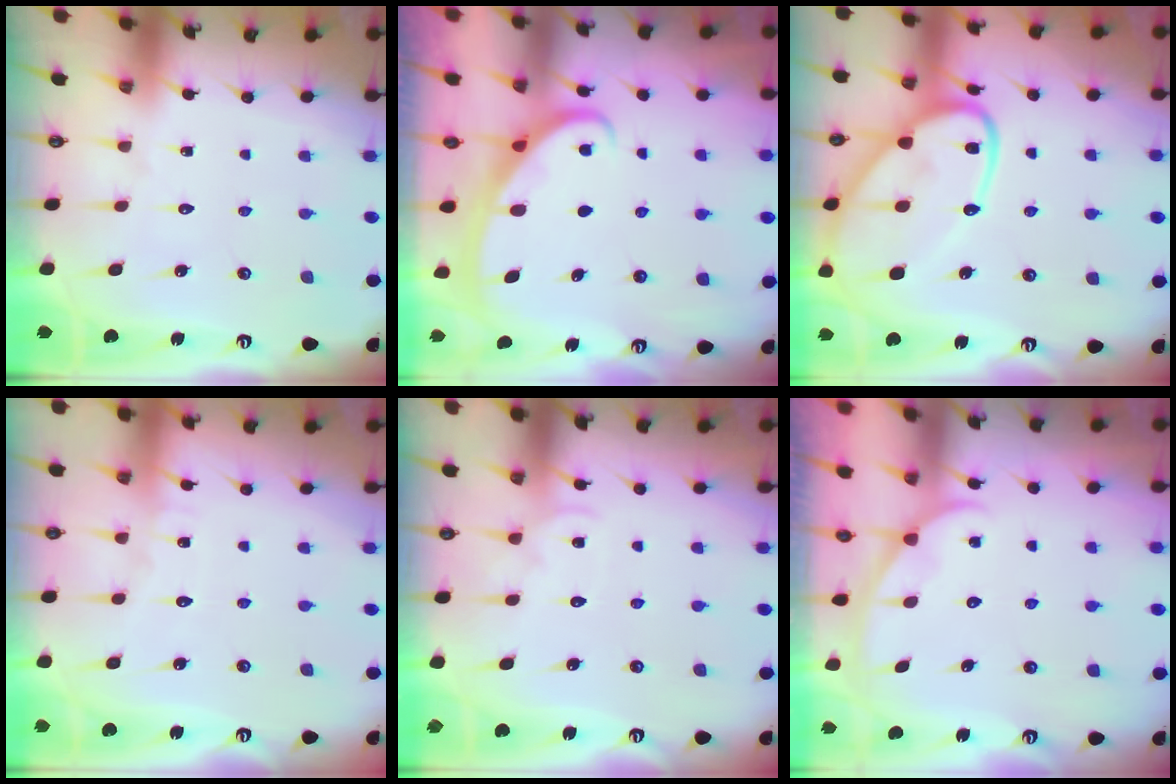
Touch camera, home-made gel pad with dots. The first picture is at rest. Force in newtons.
{"total": 2.6, "press": 2.5, "slide": 0.4}
{"total": 18.4, "press": 18.3, "slide": 1.7}
{"total": 3.5, "press": 3.4, "slide": 0.3}
{"total": 4.5, "press": 4.5, "slide": 0.5}
{"total": 1.5, "press": 1.4, "slide": 0.2}